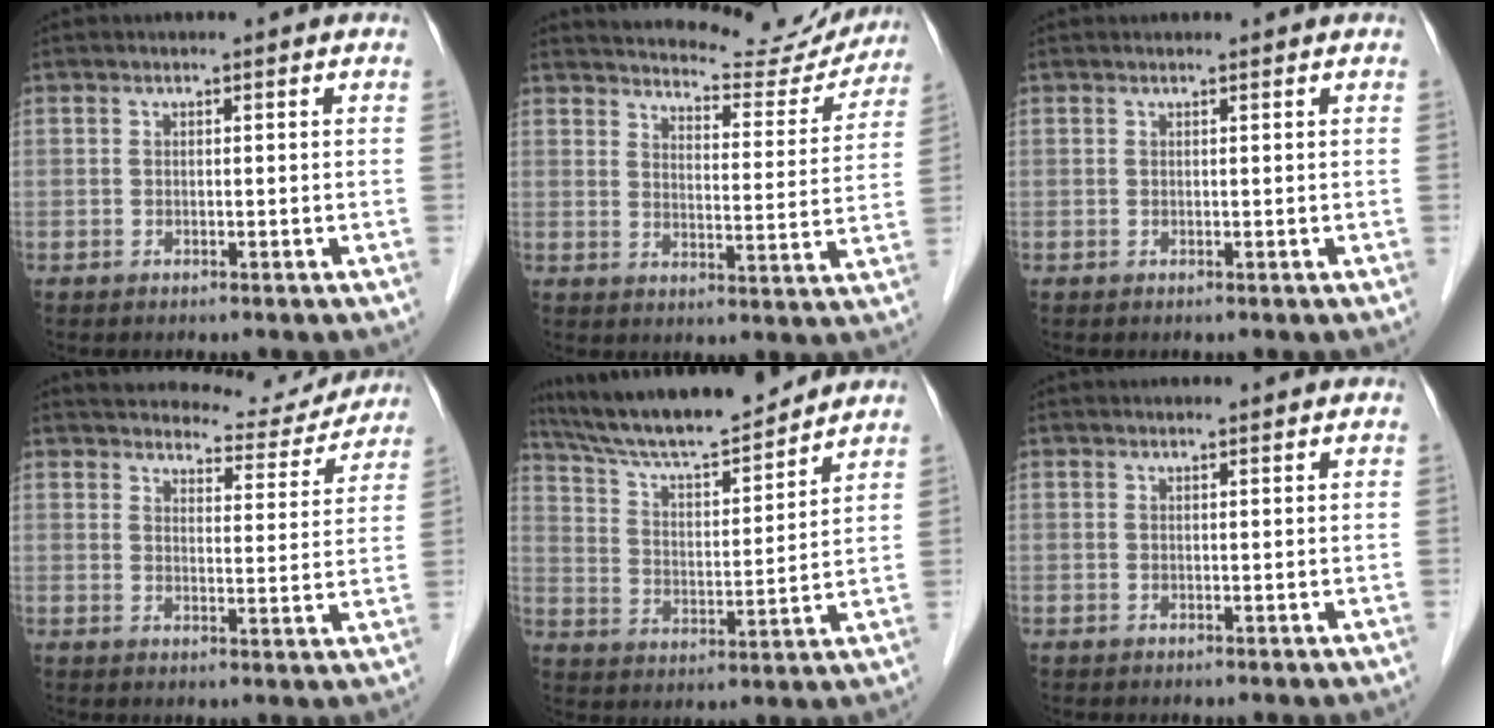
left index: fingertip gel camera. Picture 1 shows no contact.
{"total": 11.3, "force": [11.1, 2.2, 0.9], "torque": [-0.002, -0.027, 0.129]}
{"total": 0.8, "force": [0.8, 0.0, 0.1], "torque": [-0.007, 0.007, 0.014]}
{"total": 13.0, "force": [12.4, 3.3, 2.4], "torque": [-0.016, -0.008, 0.145]}
{"total": 15.9, "force": [14.5, 1.6, 6.3], "torque": [-0.116, 0.007, 0.247]}
{"total": 2.1, "force": [2.1, 0.1, 0.4], "torque": [-0.007, 0.013, 0.028]}